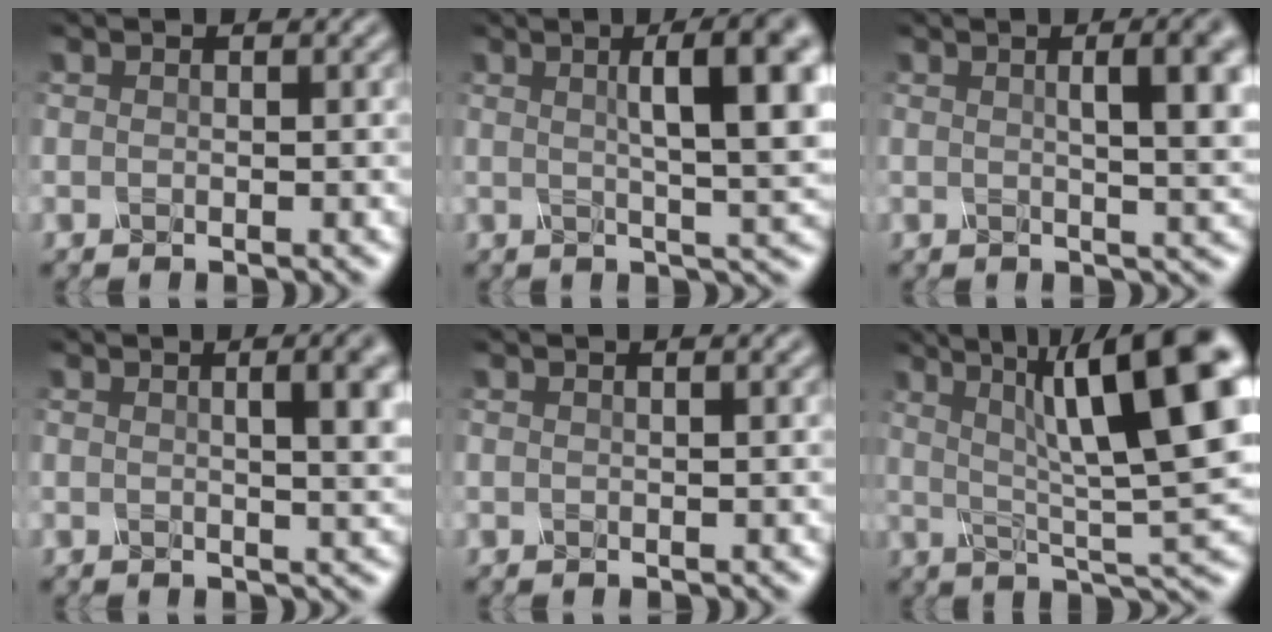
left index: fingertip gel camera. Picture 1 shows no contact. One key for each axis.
{"total": 9.2, "fx": 1.8, "fy": 2.0, "fz": 8.8, "tx": -0.092, "ty": 0.019, "tz": 0.031}
{"total": 6.7, "fx": 1.2, "fy": 2.0, "fz": 6.3, "tx": -0.046, "ty": 0.022, "tz": 0.012}
{"total": 6.0, "fx": 1.0, "fy": 2.0, "fz": 5.6, "tx": -0.034, "ty": 0.021, "tz": 0.008}
{"total": 1.2, "fx": 0.3, "fy": 0.5, "fz": 1.0, "tx": -0.006, "ty": 0.008, "tz": -0.010}
{"total": 12.8, "fx": 3.8, "fy": 2.5, "fz": 11.9, "tx": -0.164, "ty": 0.015, "tz": 0.066}